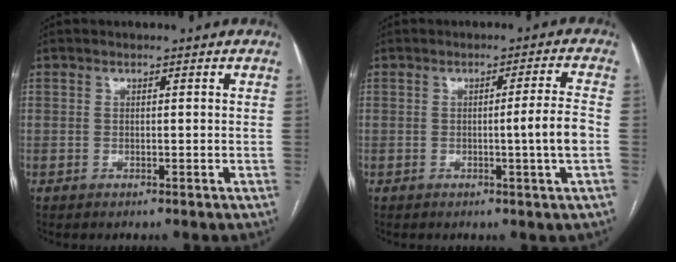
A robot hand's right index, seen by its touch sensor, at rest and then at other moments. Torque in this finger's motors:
{"motor_torque": [0.50, 0.10, 0.37, 0.06]}